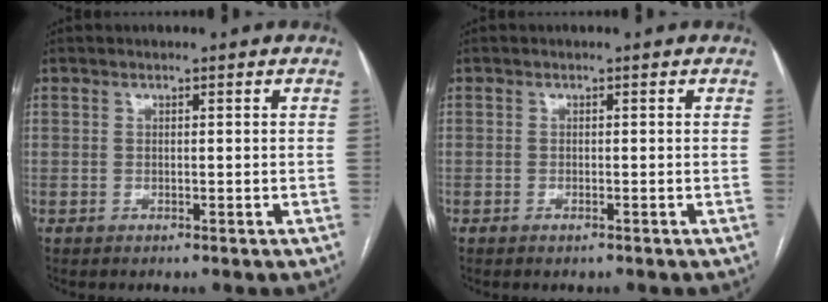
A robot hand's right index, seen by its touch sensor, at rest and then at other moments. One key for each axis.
{"total": 0.6, "fx": -0.5, "fy": 0.1, "fz": 0.4, "tx": -0.007, "ty": 0.000, "tz": -0.006}